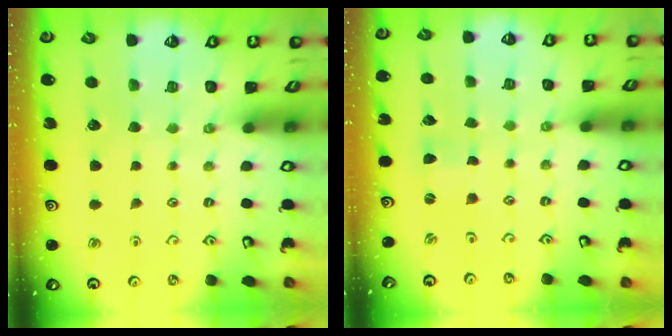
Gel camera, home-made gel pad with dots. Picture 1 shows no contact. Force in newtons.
{"total": 0.8, "press": 0.7, "slide": 0.2}